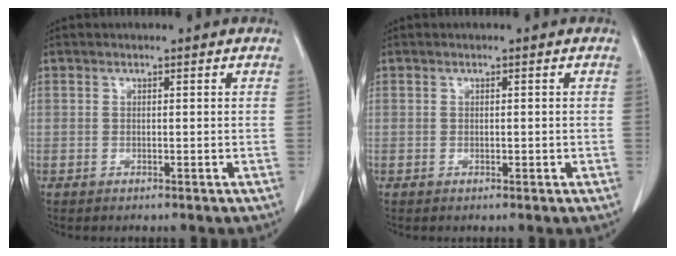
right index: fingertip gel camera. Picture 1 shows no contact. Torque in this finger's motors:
{"motor_torque": [-0.23, 0.13, 0.01, -0.01]}